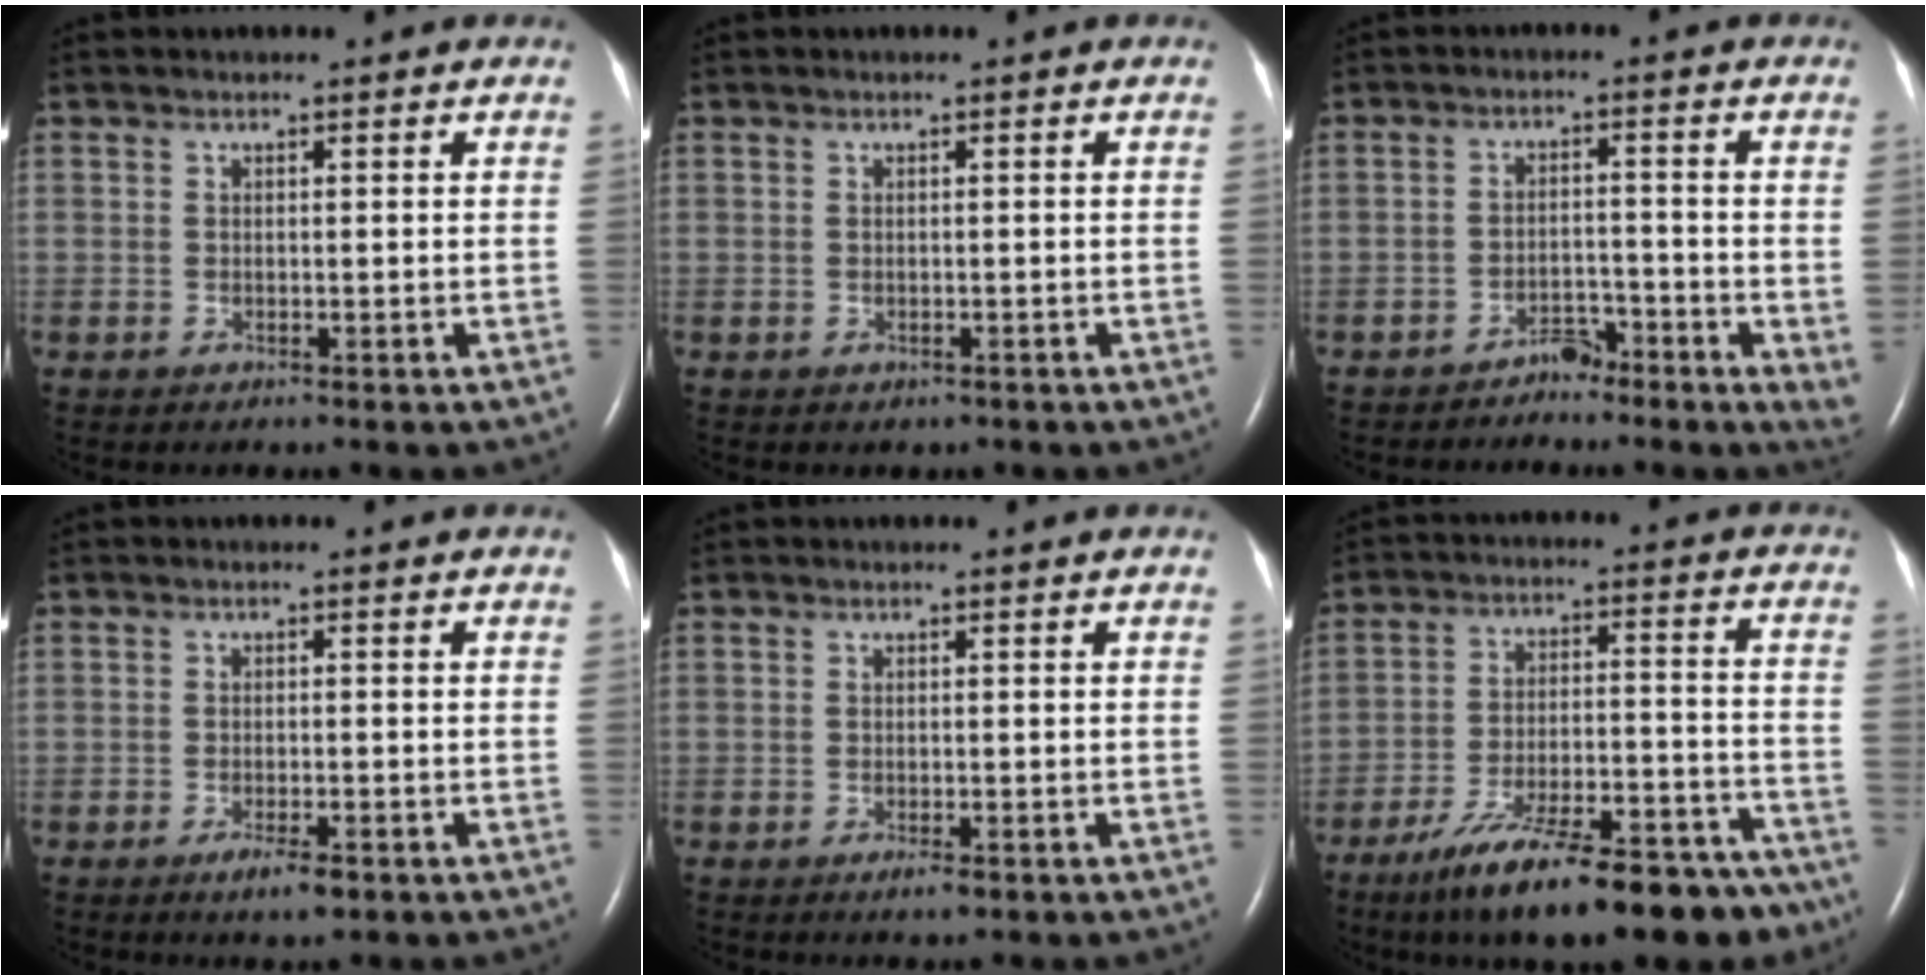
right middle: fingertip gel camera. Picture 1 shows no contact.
{"total": 0.6, "force": [-0.3, 0.5, 0.1], "torque": [-0.006, 0.001, 0.000]}
{"total": 3.3, "force": [-2.6, 1.1, 1.6], "torque": [-0.010, 0.002, -0.042]}
{"total": 3.0, "force": [-1.9, 0.6, 2.3], "torque": [-0.043, -0.003, -0.029]}
{"total": 1.4, "force": [-0.8, 0.3, 1.0], "torque": [-0.020, -0.003, -0.012]}
{"total": 21.5, "force": [-16.6, 5.5, 12.4], "torque": [-0.145, 0.021, -0.254]}